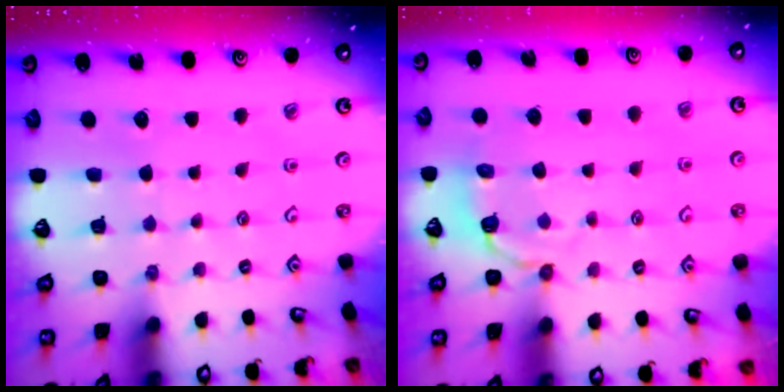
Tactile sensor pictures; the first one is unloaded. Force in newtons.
{"total": 3.7, "press": 2.4, "slide": 2.8}